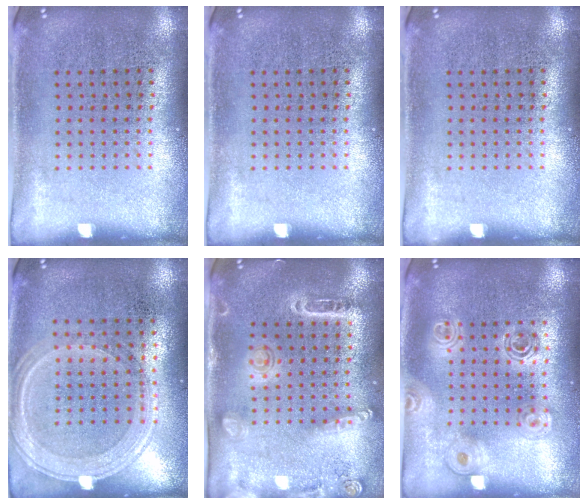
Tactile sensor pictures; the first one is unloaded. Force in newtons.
{"total": 0.0}
{"total": 0.0}
{"total": 1.3, "press": 1.2, "slide": 0.4}
{"total": 1.6, "press": 1.5, "slide": 0.5}
{"total": 1.6, "press": 1.4, "slide": 0.7}